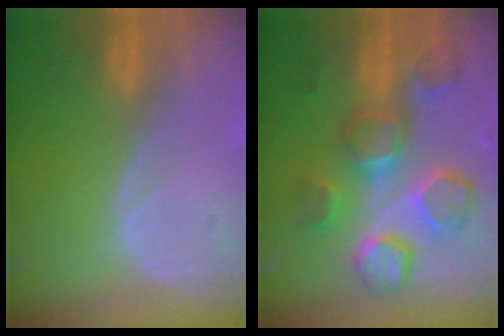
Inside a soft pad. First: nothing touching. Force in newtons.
{"total": 9.9, "press": 9.8, "slide": 1.6}